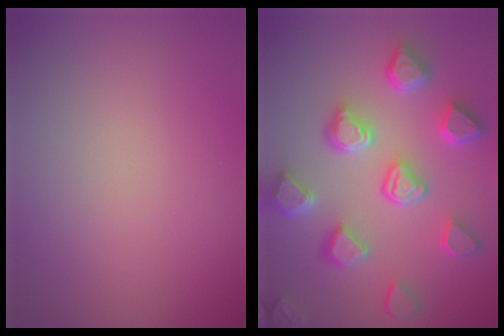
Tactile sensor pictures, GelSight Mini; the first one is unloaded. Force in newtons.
{"total": 7.0, "press": 5.8, "slide": 3.9}